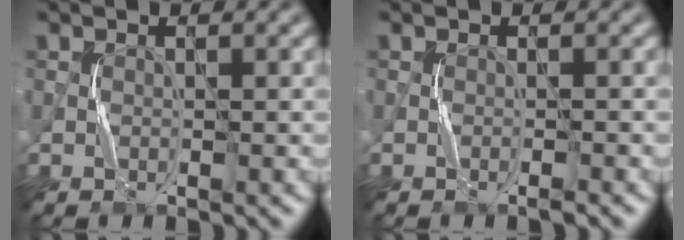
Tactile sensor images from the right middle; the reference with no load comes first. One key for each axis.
{"total": 0.5, "fx": -0.4, "fy": -0.1, "fz": 0.3, "tx": -0.003, "ty": 0.002, "tz": -0.009}